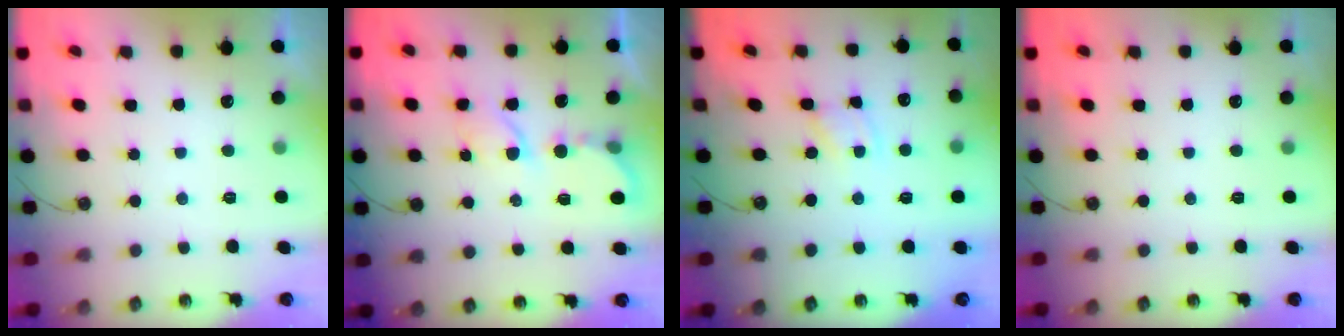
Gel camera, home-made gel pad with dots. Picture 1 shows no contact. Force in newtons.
{"total": 6.0, "press": 6.0, "slide": 0.5}
{"total": 1.2, "press": 1.2, "slide": 0.2}
{"total": 0.0}